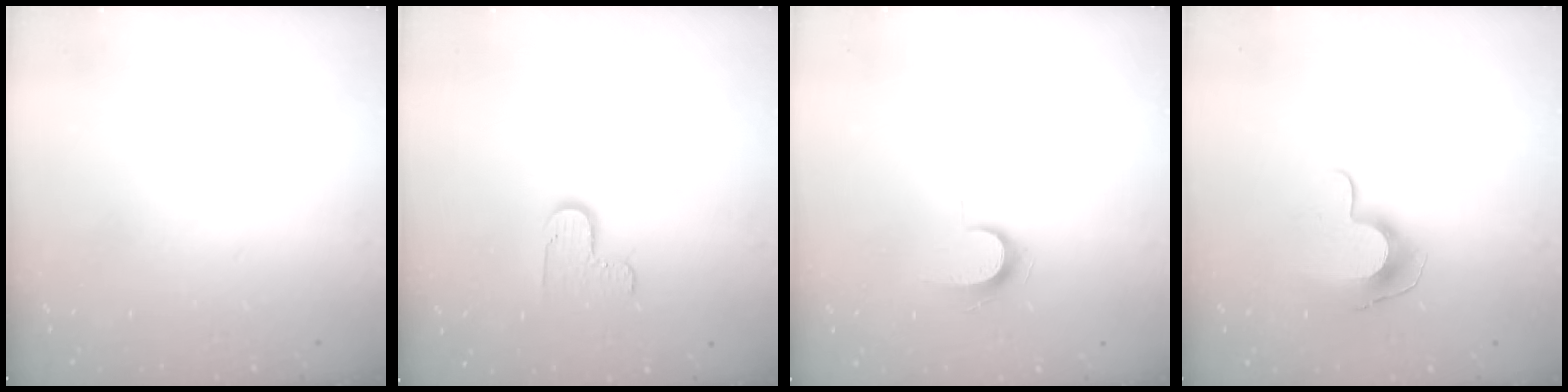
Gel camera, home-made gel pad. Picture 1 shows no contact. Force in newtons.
{"total": 5.7, "press": 5.7, "slide": 0.5}
{"total": 6.6, "press": 6.6, "slide": 0.7}
{"total": 9.9, "press": 9.9, "slide": 0.4}